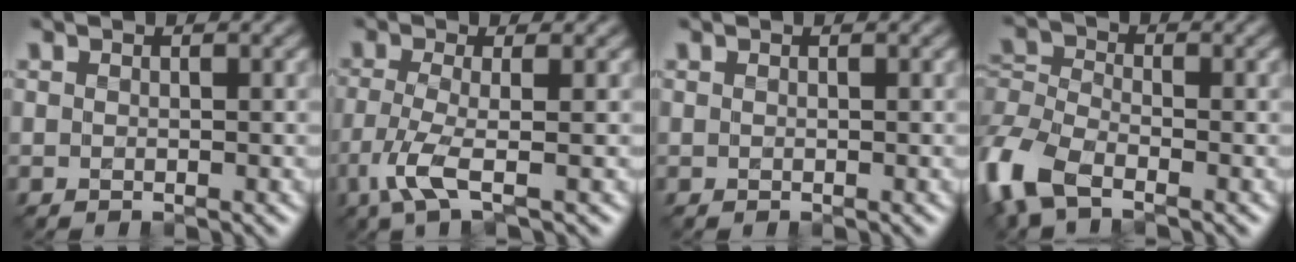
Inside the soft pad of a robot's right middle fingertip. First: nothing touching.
{"total": 3.7, "force": [-1.7, 0.6, 3.2], "torque": [-0.076, -0.009, -0.041]}
{"total": 0.0}
{"total": 7.0, "force": [-4.1, 3.4, 4.6], "torque": [-0.111, -0.005, -0.099]}